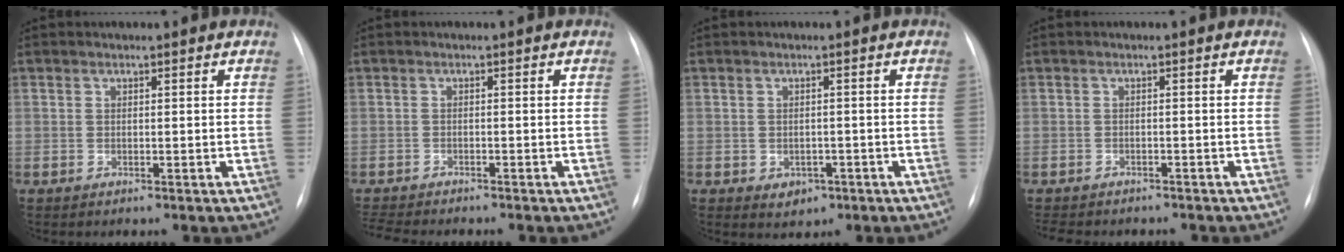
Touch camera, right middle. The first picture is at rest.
{"total": 6.1, "force": [-5.7, 0.7, 2.3], "torque": [-0.040, -0.012, -0.087]}
{"total": 2.6, "force": [-1.2, 2.0, 1.2], "torque": [-0.016, 0.001, -0.003]}
{"total": 8.8, "force": [-7.6, 3.0, 3.3], "torque": [-0.062, -0.003, -0.094]}